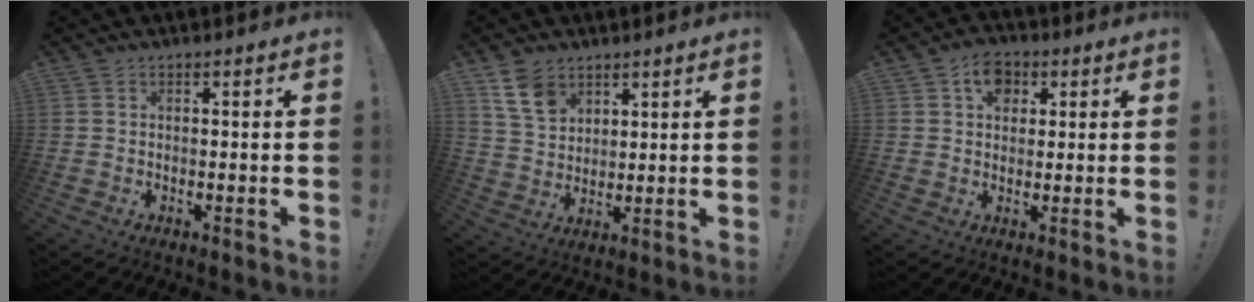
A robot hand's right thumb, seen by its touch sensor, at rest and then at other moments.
{"total": 10.0, "force": [6.2, 6.6, 4.3], "torque": [-0.077, -0.026, 0.124]}
{"total": 7.4, "force": [3.0, 5.8, 3.6], "torque": [-0.058, 0.001, 0.055]}